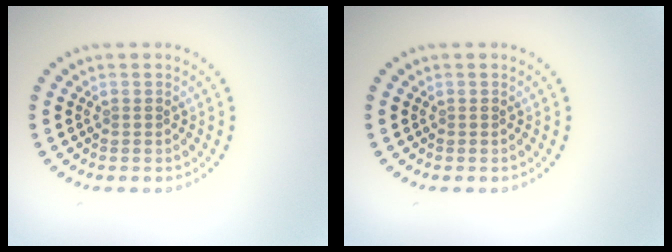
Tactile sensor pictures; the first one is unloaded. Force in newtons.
{"total": 0.0}